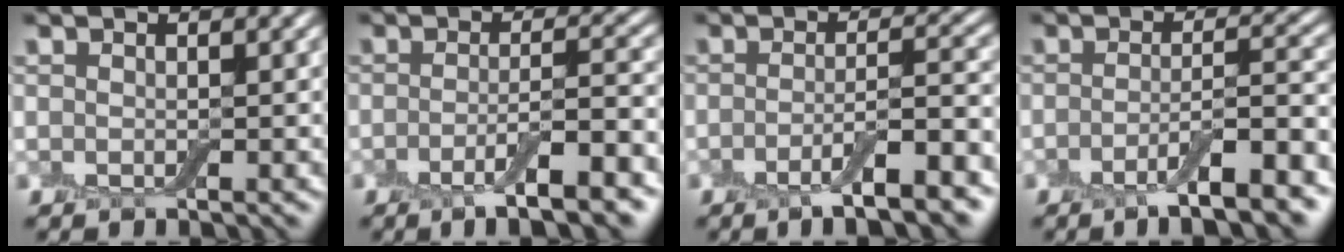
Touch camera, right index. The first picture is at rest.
{"total": 5.7, "force": [-2.6, 1.1, 4.9], "torque": [-0.075, 0.002, -0.050]}
{"total": 5.6, "force": [-2.8, 1.1, 4.8], "torque": [-0.069, 0.004, -0.052]}
{"total": 6.2, "force": [-3.2, 1.2, 5.2], "torque": [-0.074, 0.007, -0.058]}